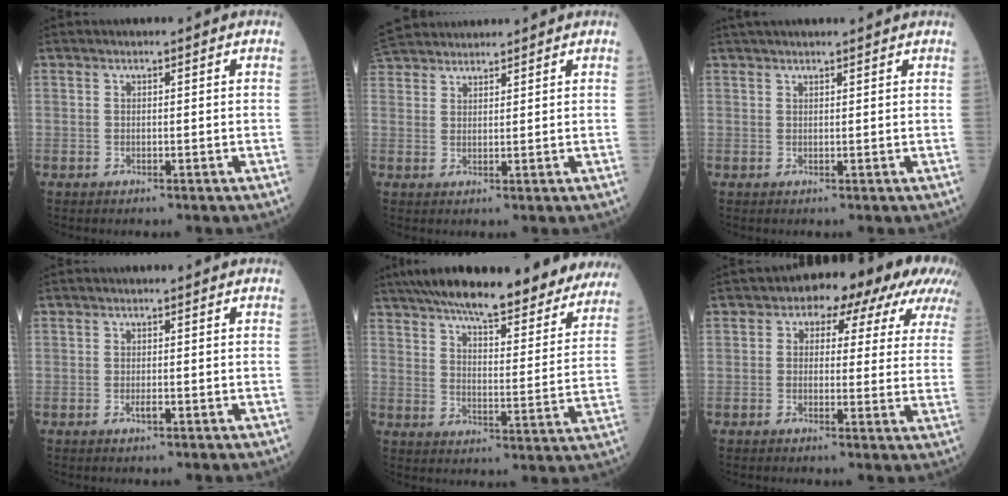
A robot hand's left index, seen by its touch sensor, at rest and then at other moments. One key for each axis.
{"total": 7.0, "fx": 6.6, "fy": 1.5, "fz": 1.8, "tx": -0.038, "ty": 0.037, "tz": 0.125}
{"total": 5.8, "fx": 5.2, "fy": 0.1, "fz": 2.5, "tx": -0.033, "ty": 0.035, "tz": 0.072}
{"total": 1.0, "fx": -0.6, "fy": 0.2, "fz": 0.8, "tx": -0.019, "ty": -0.002, "tz": -0.009}
{"total": 28.4, "fx": 24.3, "fy": 5.7, "fz": 13.5, "tx": -0.209, "ty": -0.020, "tz": 0.308}
{"total": 12.8, "fx": 8.1, "fy": 6.7, "fz": 7.4, "tx": -0.065, "ty": 0.035, "tz": 0.071}